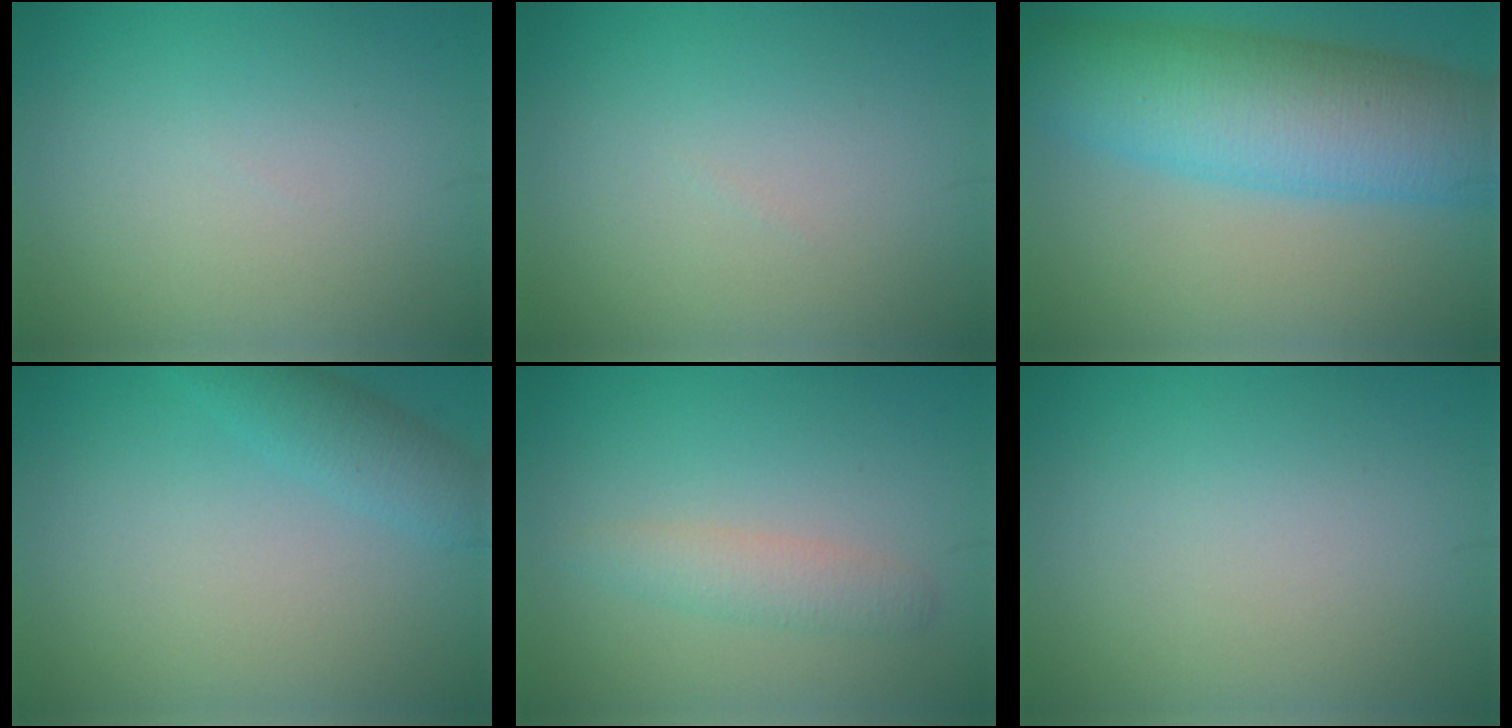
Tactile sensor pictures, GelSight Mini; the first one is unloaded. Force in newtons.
{"total": 0.0}
{"total": 10.3, "press": 10.3, "slide": 0.1}
{"total": 2.6, "press": 2.6, "slide": 0.2}
{"total": 2.0, "press": 2.0, "slide": 0.1}
{"total": 0.0}